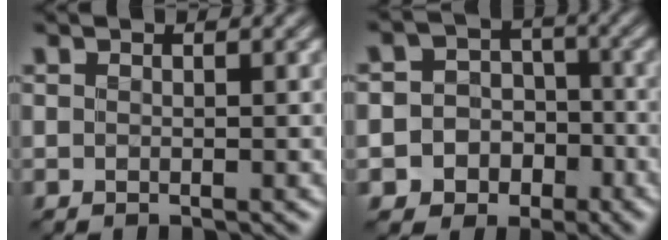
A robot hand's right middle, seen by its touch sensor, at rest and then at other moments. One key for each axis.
{"total": 7.0, "fx": -3.3, "fy": 6.1, "fz": 1.2, "tx": -0.012, "ty": 0.003, "tz": -0.069}